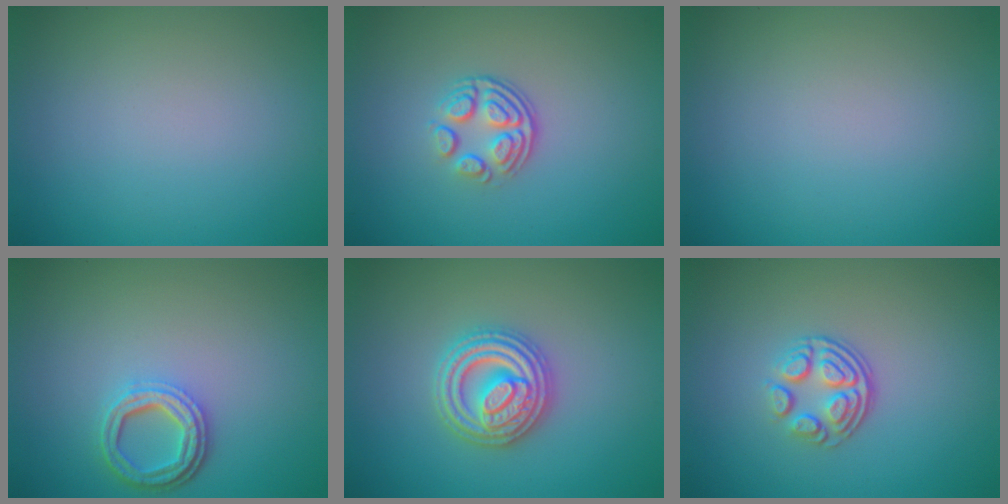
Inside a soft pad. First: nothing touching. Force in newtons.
{"total": 3.6, "press": 2.5, "slide": 2.6}
{"total": 0.0}
{"total": 3.6, "press": 2.8, "slide": 2.3}
{"total": 4.9, "press": 4.8, "slide": 0.7}
{"total": 3.5, "press": 2.5, "slide": 2.5}